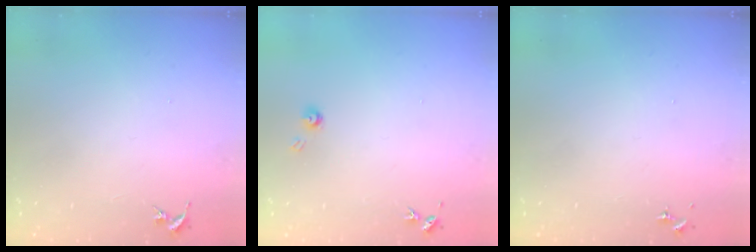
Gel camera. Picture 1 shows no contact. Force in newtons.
{"total": 3.9, "press": 3.9, "slide": 0.5}
{"total": 0.0}